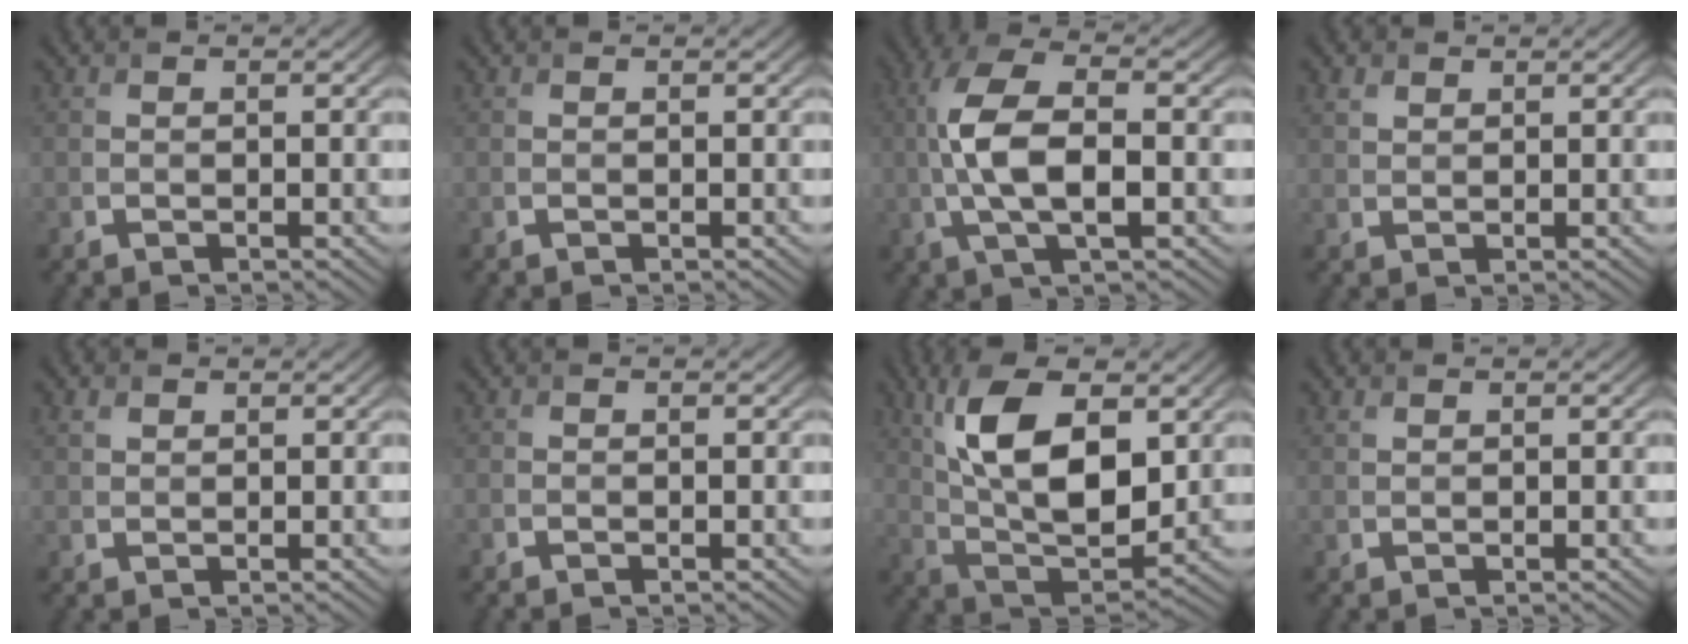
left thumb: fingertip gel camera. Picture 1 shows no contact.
{"total": 0.0}
{"total": 9.3, "force": [-0.7, 3.7, 8.5], "torque": [-0.182, 0.012, -0.019]}
{"total": 1.9, "force": [1.2, 1.2, 0.8], "torque": [-0.024, 0.001, 0.028]}
{"total": 1.5, "force": [1.0, 0.9, 0.7], "torque": [-0.021, 0.001, 0.021]}
{"total": 0.0}
{"total": 13.7, "force": [4.4, 6.5, 11.3], "torque": [-0.222, -0.005, 0.089]}
{"total": 0.9, "force": [0.8, 0.4, 0.4], "torque": [-0.016, -0.001, 0.019]}